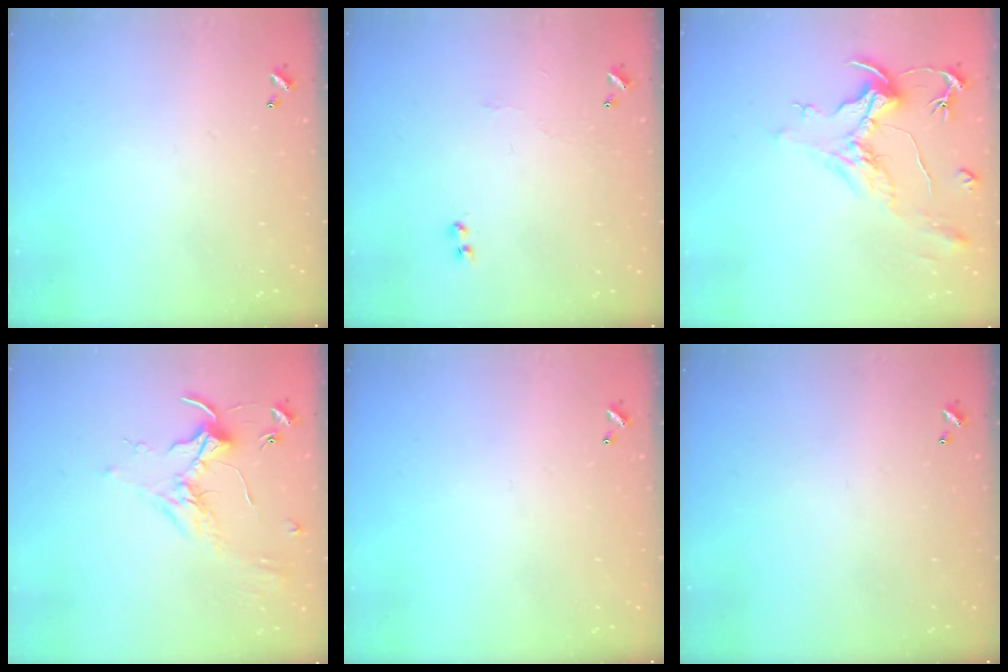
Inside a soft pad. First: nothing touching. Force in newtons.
{"total": 2.6, "press": 2.5, "slide": 0.5}
{"total": 2.2, "press": 1.7, "slide": 1.4}
{"total": 1.8, "press": 1.8, "slide": 0.4}
{"total": 0.0}
{"total": 0.0}